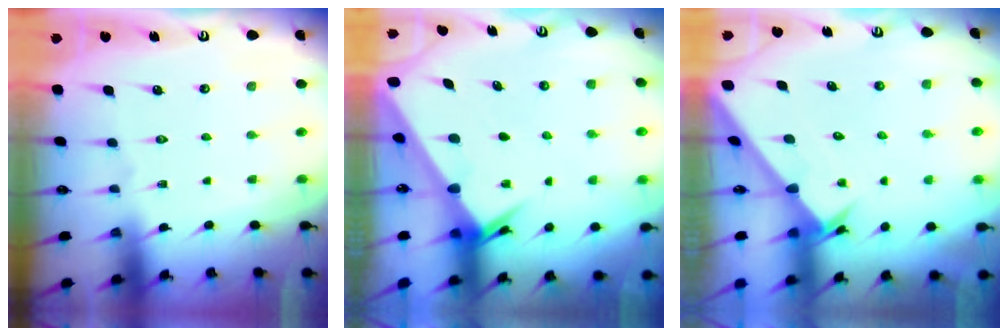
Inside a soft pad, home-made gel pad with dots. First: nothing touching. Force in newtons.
{"total": 2.6, "press": 2.6, "slide": 0.2}
{"total": 2.7, "press": 2.7, "slide": 0.2}